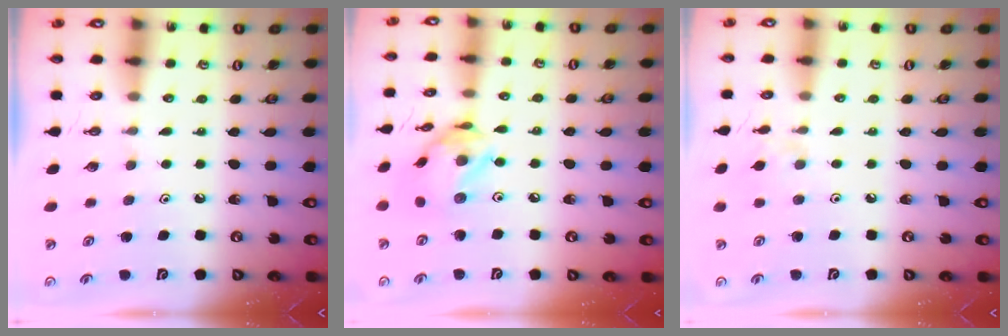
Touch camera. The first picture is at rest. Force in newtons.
{"total": 13.6, "press": 13.6, "slide": 1.4}
{"total": 2.4, "press": 2.4, "slide": 0.4}